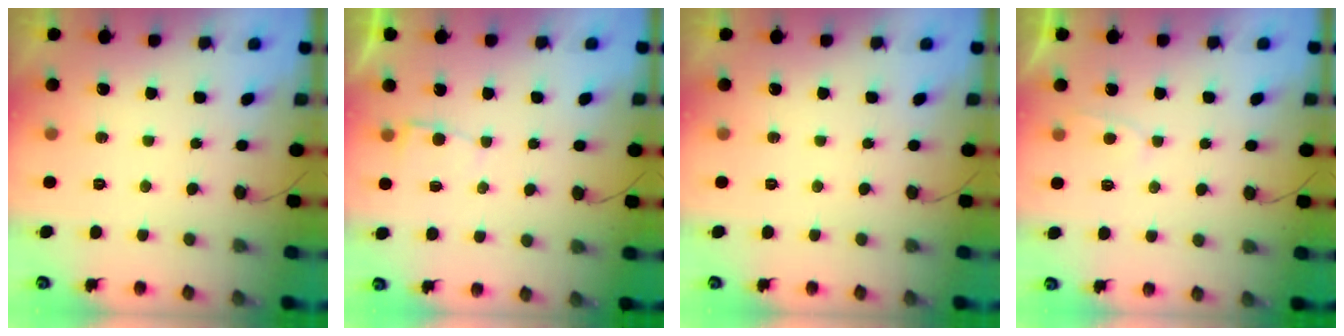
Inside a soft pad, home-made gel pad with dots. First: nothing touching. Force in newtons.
{"total": 2.1, "press": 2.1, "slide": 0.3}
{"total": 0.0}
{"total": 2.0, "press": 2.0, "slide": 0.2}